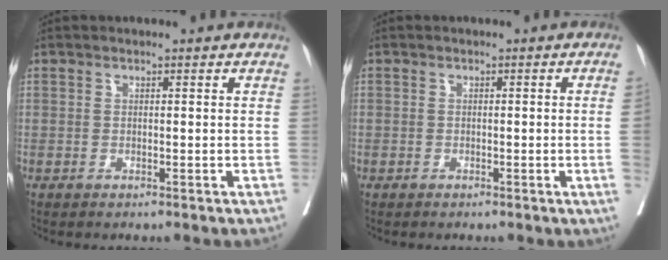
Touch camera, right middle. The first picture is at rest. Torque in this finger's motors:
{"motor_torque": [0.86, -0.80, -0.51, -0.21]}